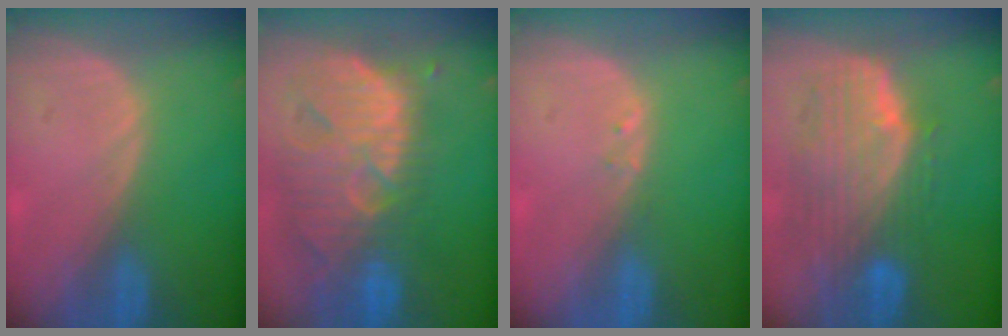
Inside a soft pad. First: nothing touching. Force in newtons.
{"total": 13.6, "press": 11.6, "slide": 7.2}
{"total": 0.6, "press": 0.6, "slide": 0.1}
{"total": 10.0, "press": 8.9, "slide": 4.6}